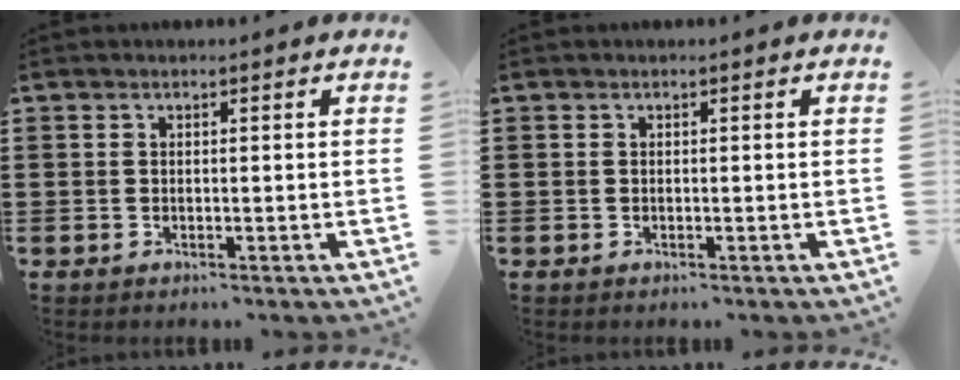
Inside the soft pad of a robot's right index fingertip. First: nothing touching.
{"total": 0.0}